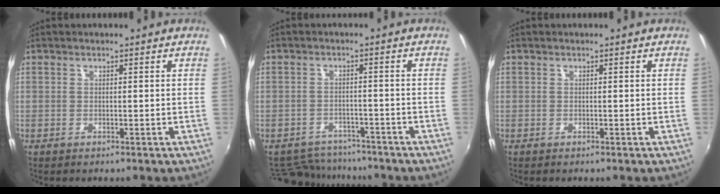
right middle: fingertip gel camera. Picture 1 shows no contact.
{"total": 10.3, "force": [-9.2, 4.2, 2.4], "torque": [-0.069, 0.009, -0.133]}
{"total": 0.0}